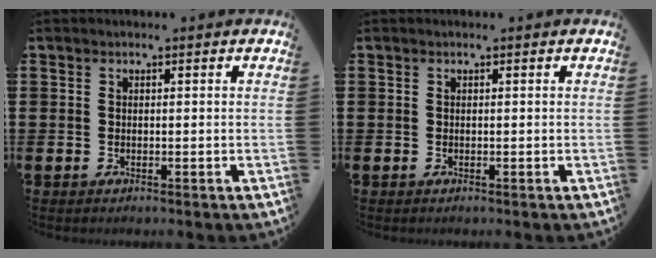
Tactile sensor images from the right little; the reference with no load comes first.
{"total": 0.0}